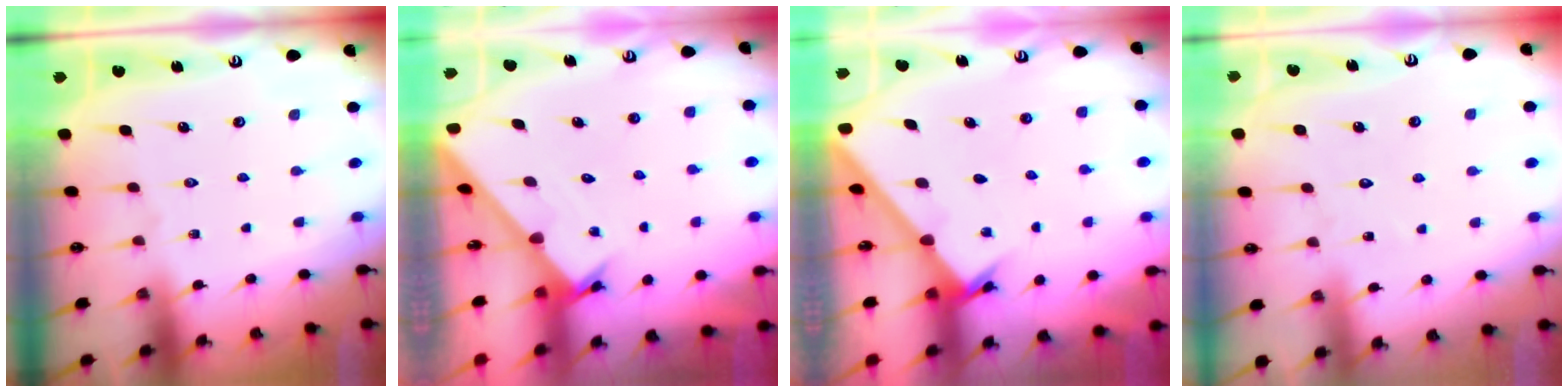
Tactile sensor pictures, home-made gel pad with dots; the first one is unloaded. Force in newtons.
{"total": 1.7, "press": 1.7, "slide": 0.1}
{"total": 1.9, "press": 1.9, "slide": 0.1}
{"total": 4.5, "press": 4.5, "slide": 0.4}